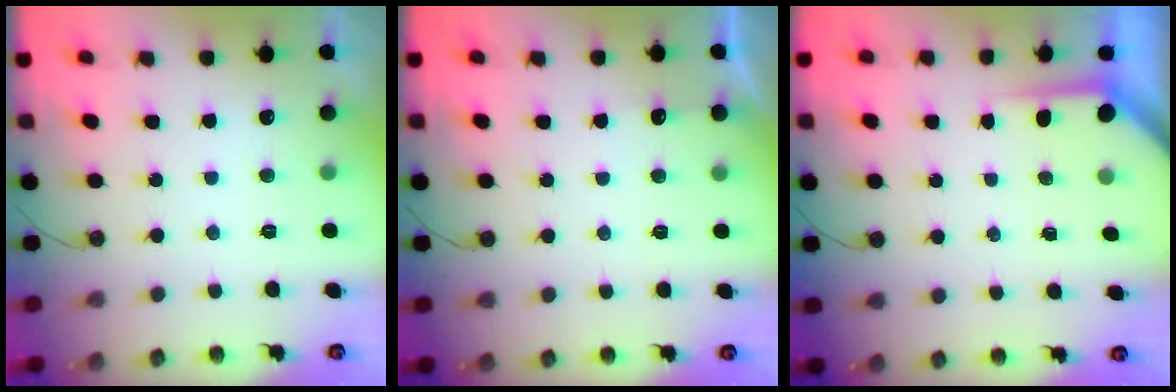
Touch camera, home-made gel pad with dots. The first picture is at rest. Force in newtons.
{"total": 2.7, "press": 2.7, "slide": 0.3}
{"total": 3.7, "press": 3.6, "slide": 0.3}